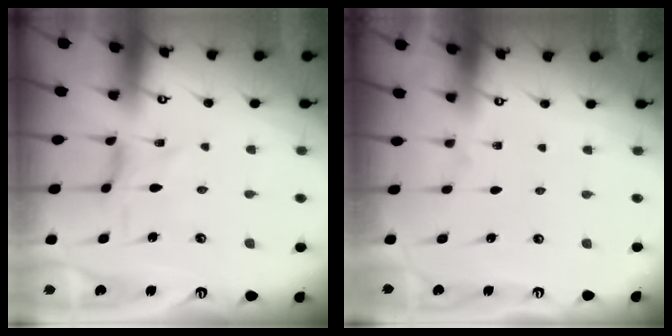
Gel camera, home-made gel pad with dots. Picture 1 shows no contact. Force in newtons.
{"total": 0.0}